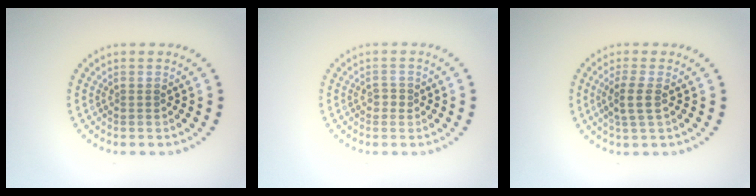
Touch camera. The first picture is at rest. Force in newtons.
{"total": 1.0, "press": 1.0, "slide": 0.3}
{"total": 2.3, "press": 2.0, "slide": 0.9}